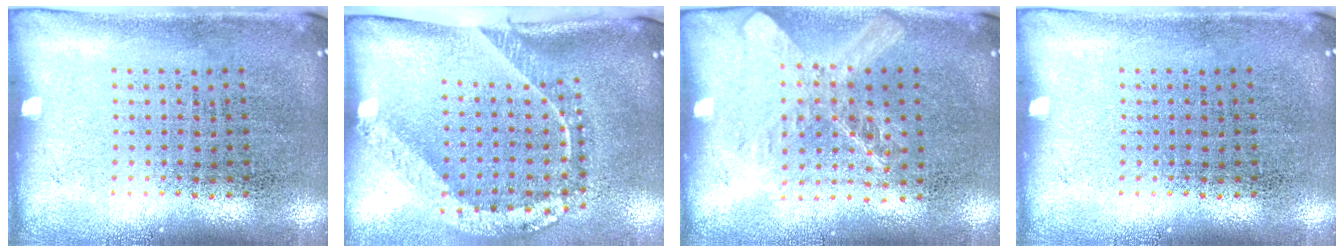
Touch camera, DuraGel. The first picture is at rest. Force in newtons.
{"total": 2.4, "press": 1.6, "slide": 1.8}
{"total": 1.5, "press": 1.3, "slide": 0.7}
{"total": 0.0}